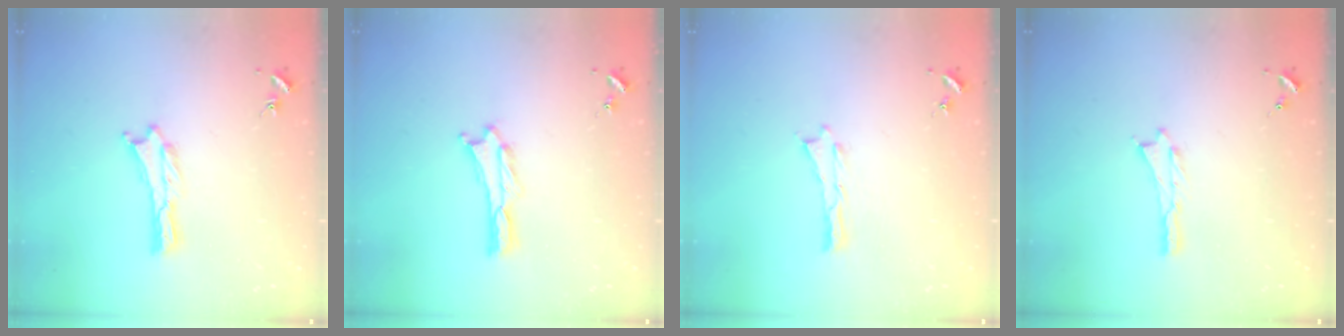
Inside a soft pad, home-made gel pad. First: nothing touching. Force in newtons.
{"total": 0.5, "press": 0.5, "slide": 0.2}
{"total": 0.0}
{"total": 0.0}